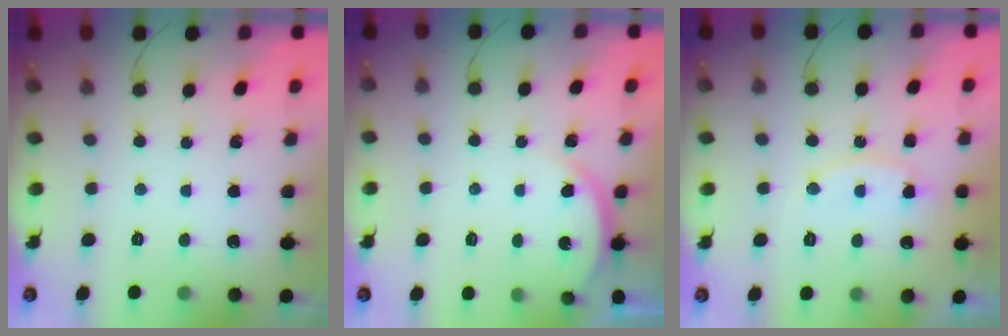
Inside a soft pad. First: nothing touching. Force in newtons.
{"total": 3.1, "press": 3.1, "slide": 0.5}
{"total": 11.3, "press": 11.3, "slide": 0.9}